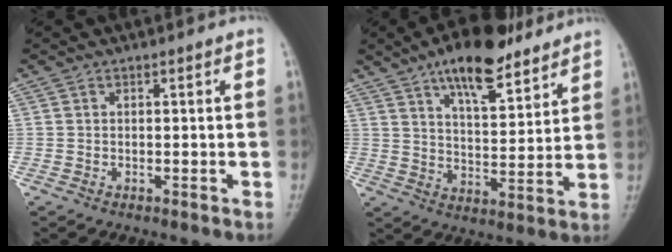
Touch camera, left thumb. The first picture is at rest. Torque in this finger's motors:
{"motor_torque": [3.43, 1.58, 1.48, -1.29, 0.28]}